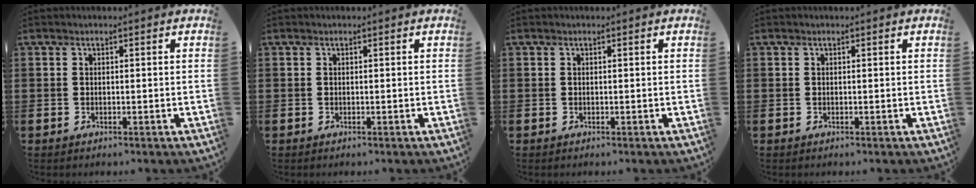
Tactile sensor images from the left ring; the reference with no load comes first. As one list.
[{"total": 0.0}, {"total": 0.0}, {"total": 0.0}]